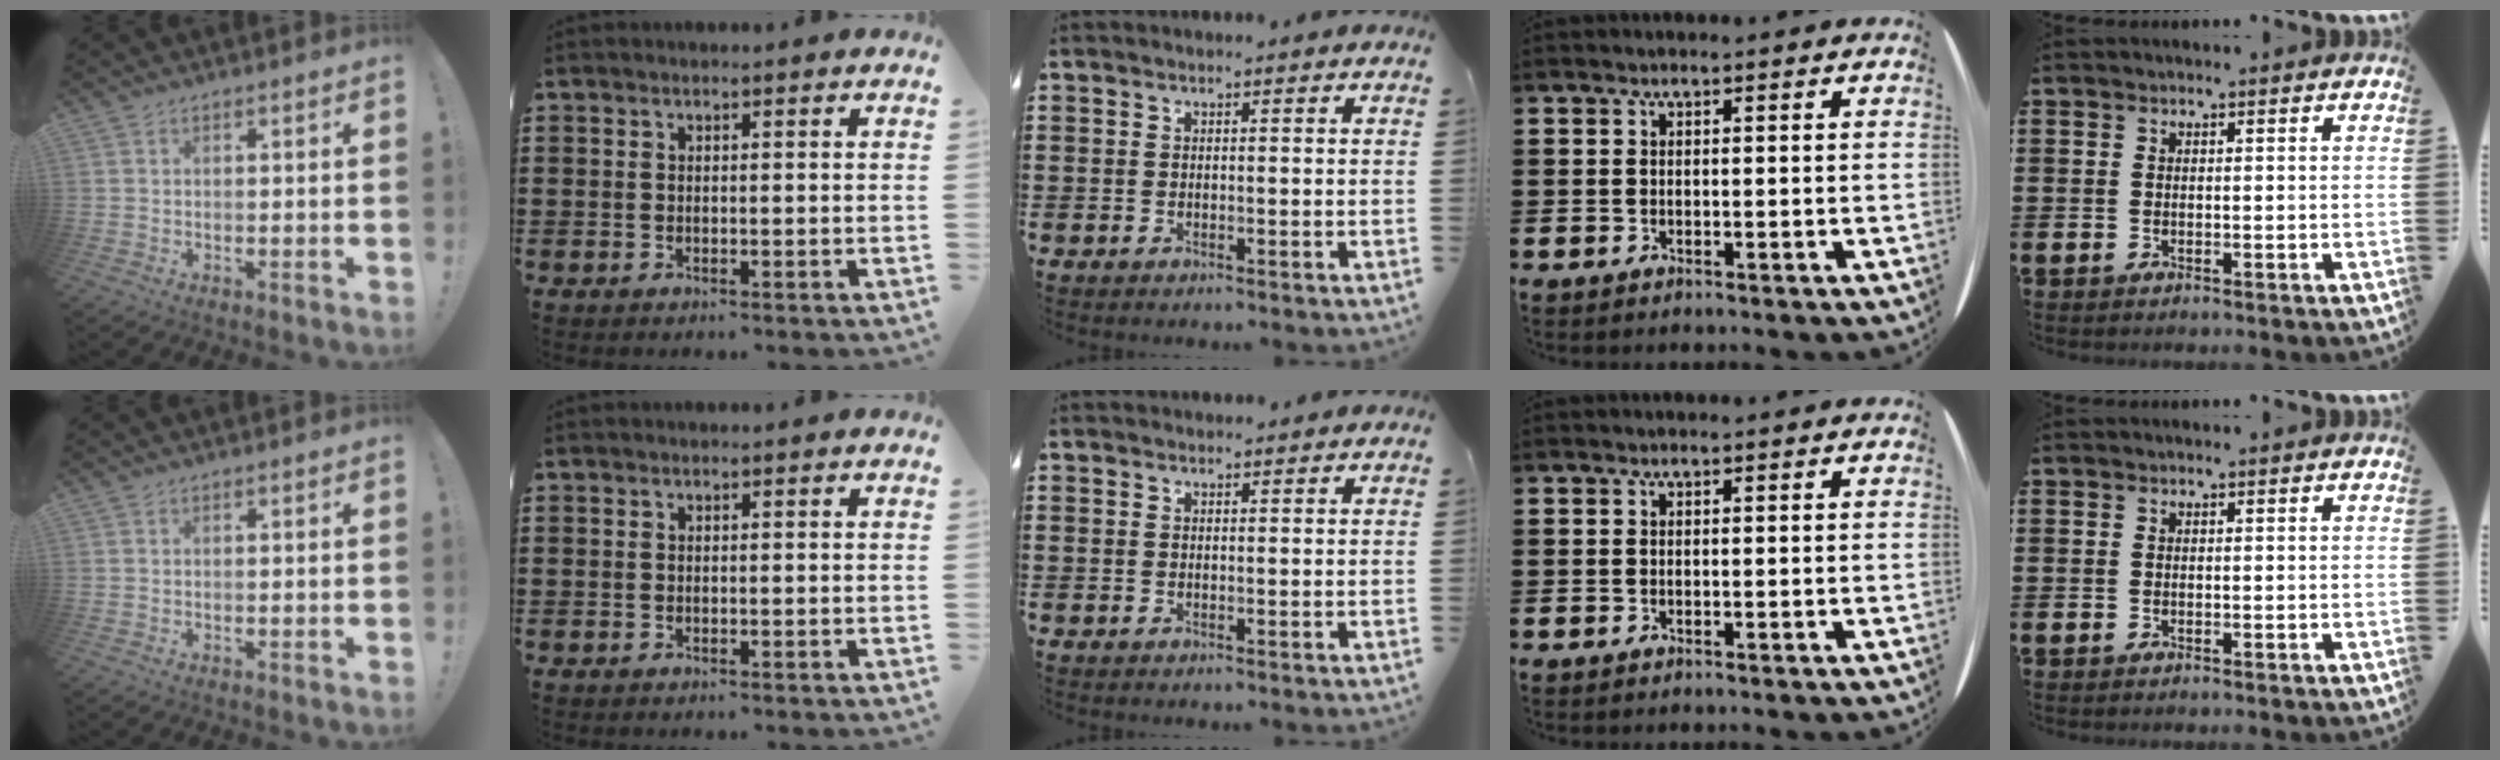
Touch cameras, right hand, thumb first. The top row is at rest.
{"middle": {"total": 0.8, "force": [0.7, 0.2, 0.0], "torque": [0.006, -0.003, 0.013]}}